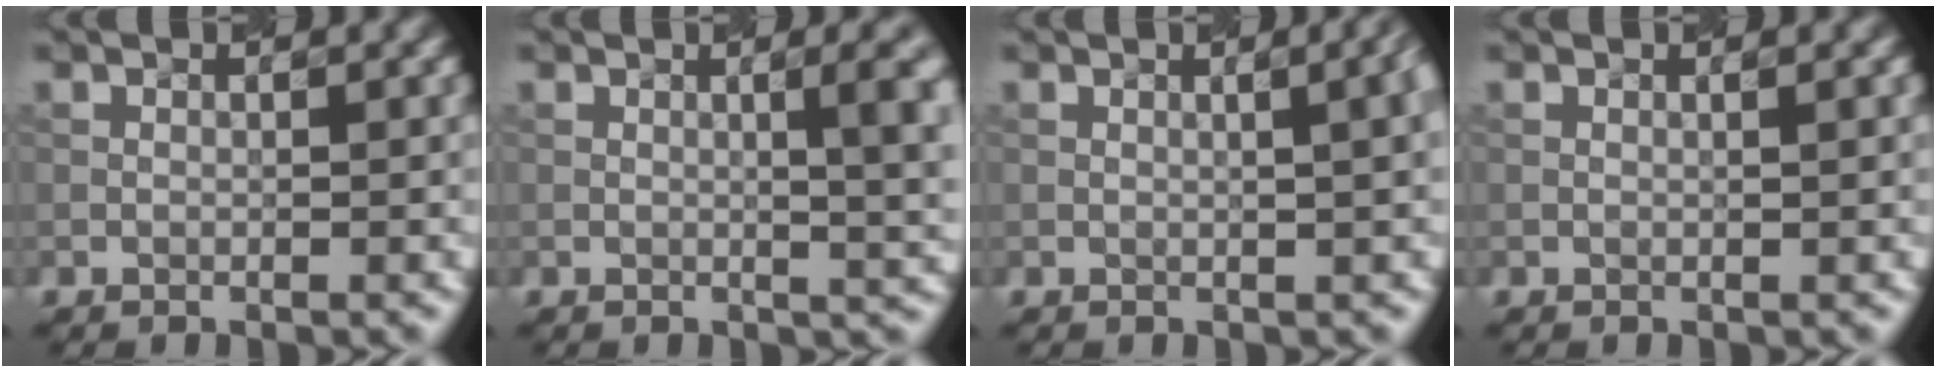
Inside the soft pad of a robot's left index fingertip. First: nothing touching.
{"total": 4.8, "force": [0.6, 1.5, 4.5], "torque": [-0.038, 0.011, 0.013]}
{"total": 5.8, "force": [1.4, 2.6, 4.9], "torque": [-0.016, 0.039, -0.005]}
{"total": 0.9, "force": [0.2, 0.4, 0.8], "torque": [-0.010, 0.003, -0.001]}